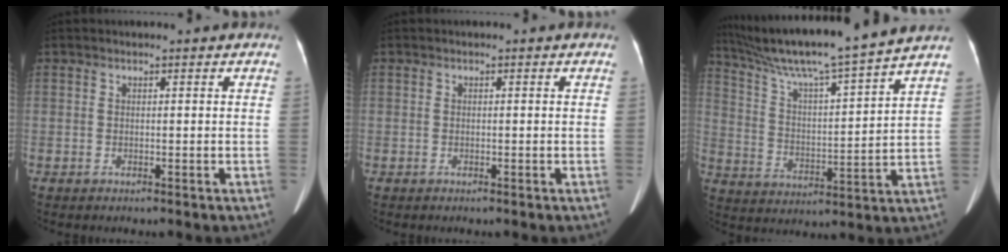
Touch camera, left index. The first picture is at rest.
{"total": 0.0}
{"total": 18.5, "force": [15.9, -1.8, 9.2], "torque": [-0.166, -0.007, 0.257]}